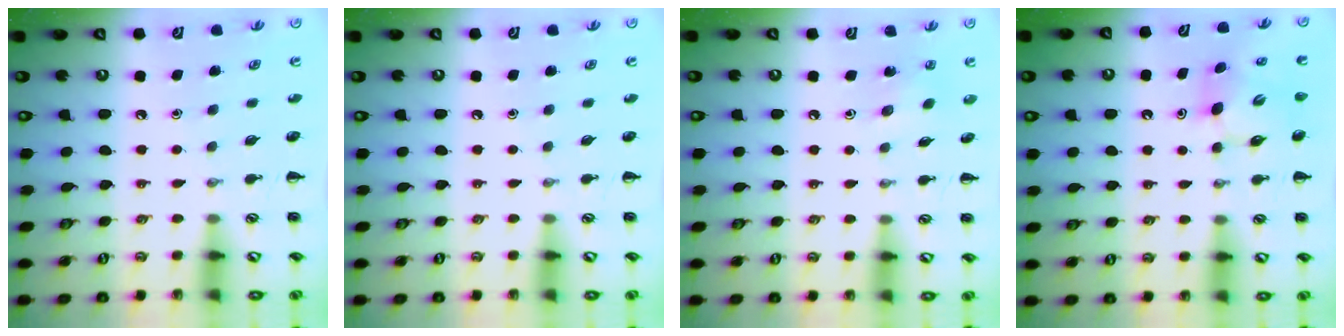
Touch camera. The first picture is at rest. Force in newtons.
{"total": 0.0}
{"total": 3.0, "press": 2.8, "slide": 0.9}
{"total": 6.1, "press": 6.1, "slide": 0.7}